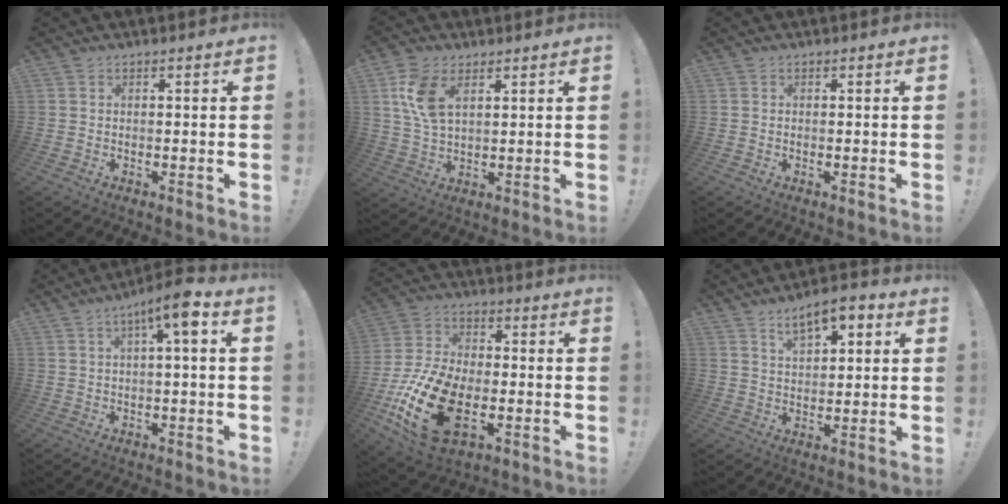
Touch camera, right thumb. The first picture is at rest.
{"total": 9.6, "force": [4.2, 5.3, 6.9], "torque": [-0.142, -0.003, 0.080]}
{"total": 0.0}
{"total": 7.5, "force": [2.2, 0.9, 7.1], "torque": [-0.116, -0.009, 0.030]}
{"total": 20.8, "force": [-7.0, 12.1, 15.5], "torque": [-0.298, 0.037, -0.108]}
{"total": 8.0, "force": [4.5, 3.7, 5.5], "torque": [-0.078, -0.015, 0.076]}